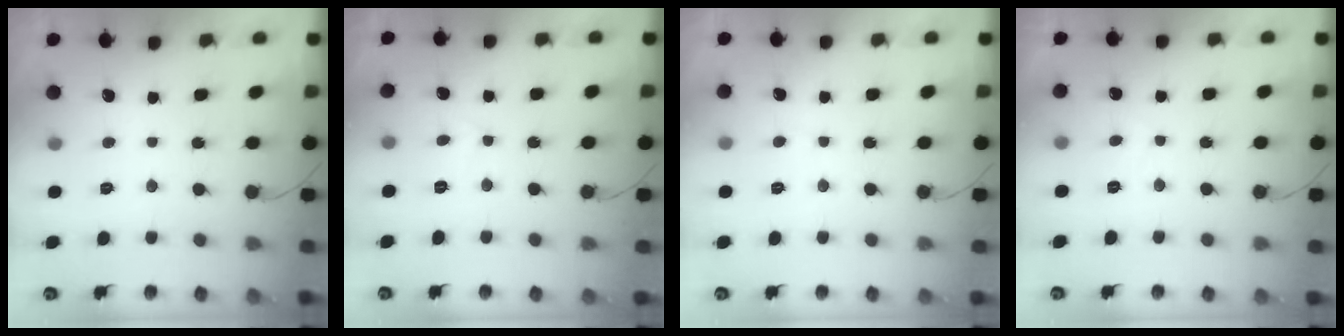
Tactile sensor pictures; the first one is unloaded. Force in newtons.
{"total": 4.1, "press": 4.0, "slide": 0.5}
{"total": 2.9, "press": 2.9, "slide": 0.4}
{"total": 1.9, "press": 1.8, "slide": 0.5}